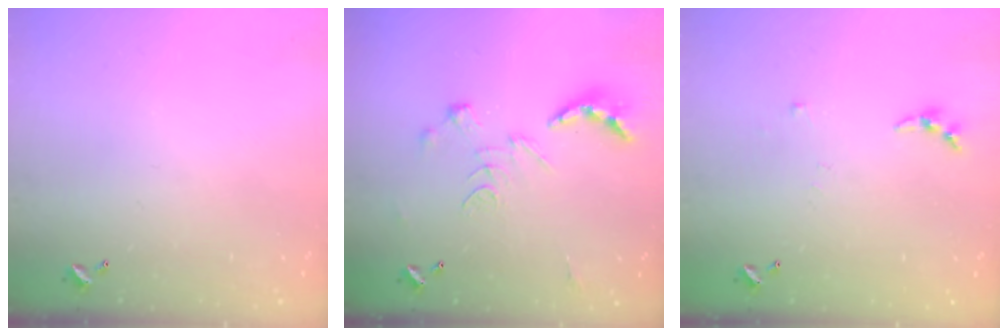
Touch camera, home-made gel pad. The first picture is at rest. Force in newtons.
{"total": 2.6, "press": 2.1, "slide": 1.5}
{"total": 4.1, "press": 4.1, "slide": 0.4}